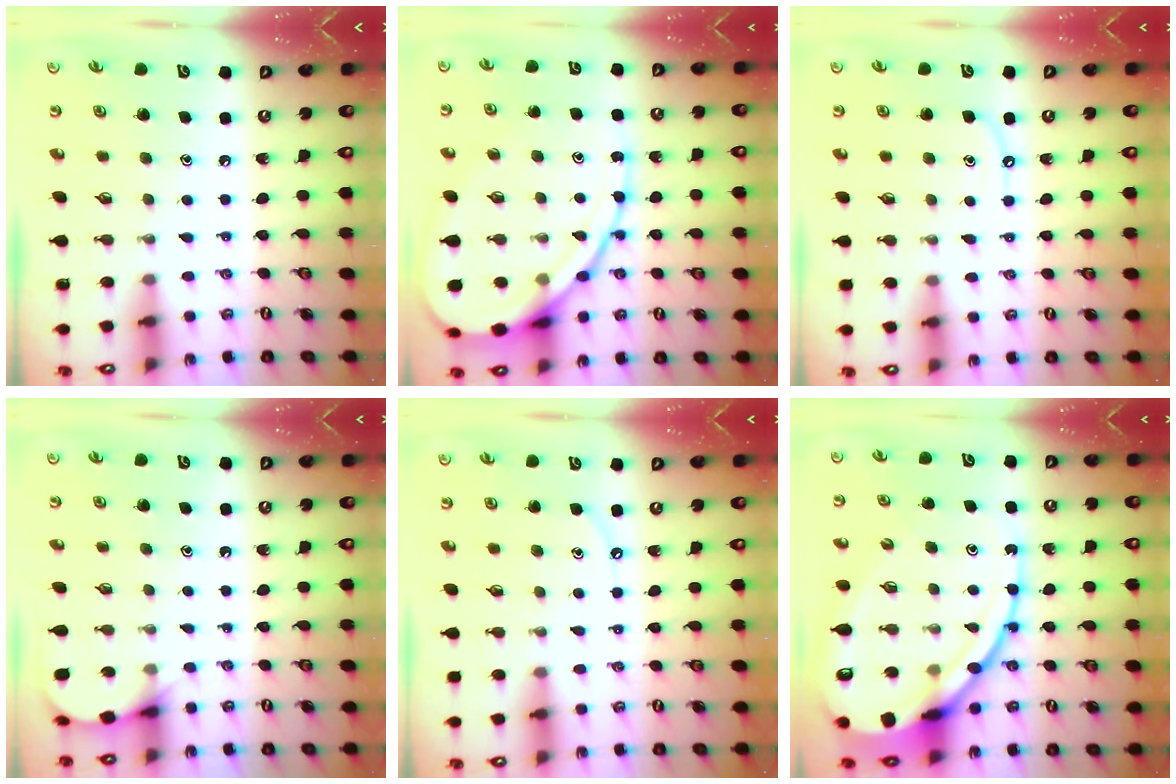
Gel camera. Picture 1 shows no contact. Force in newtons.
{"total": 15.6, "press": 15.4, "slide": 1.8}
{"total": 5.9, "press": 5.8, "slide": 0.7}
{"total": 5.5, "press": 5.5, "slide": 0.4}
{"total": 3.3, "press": 3.3, "slide": 0.5}
{"total": 20.3, "press": 20.2, "slide": 2.2}